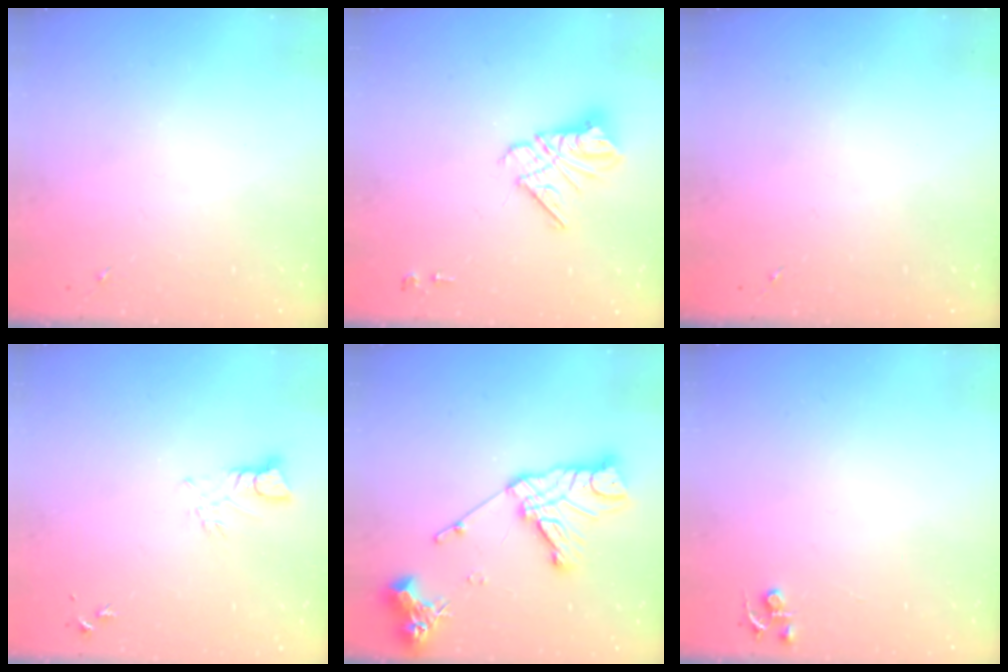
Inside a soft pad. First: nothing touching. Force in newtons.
{"total": 12.7, "press": 12.6, "slide": 1.1}
{"total": 0.0}
{"total": 3.4, "press": 3.4, "slide": 0.2}
{"total": 17.2, "press": 17.1, "slide": 1.8}
{"total": 4.5, "press": 4.4, "slide": 0.5}